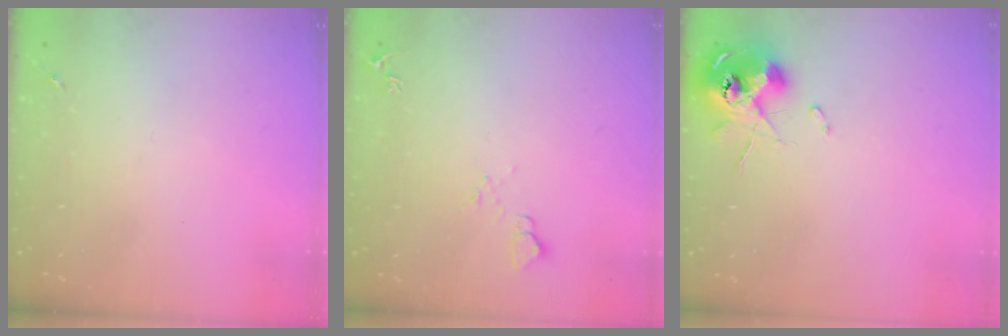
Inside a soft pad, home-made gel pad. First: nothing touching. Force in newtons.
{"total": 6.7, "press": 6.7, "slide": 0.8}
{"total": 10.2, "press": 10.1, "slide": 1.4}